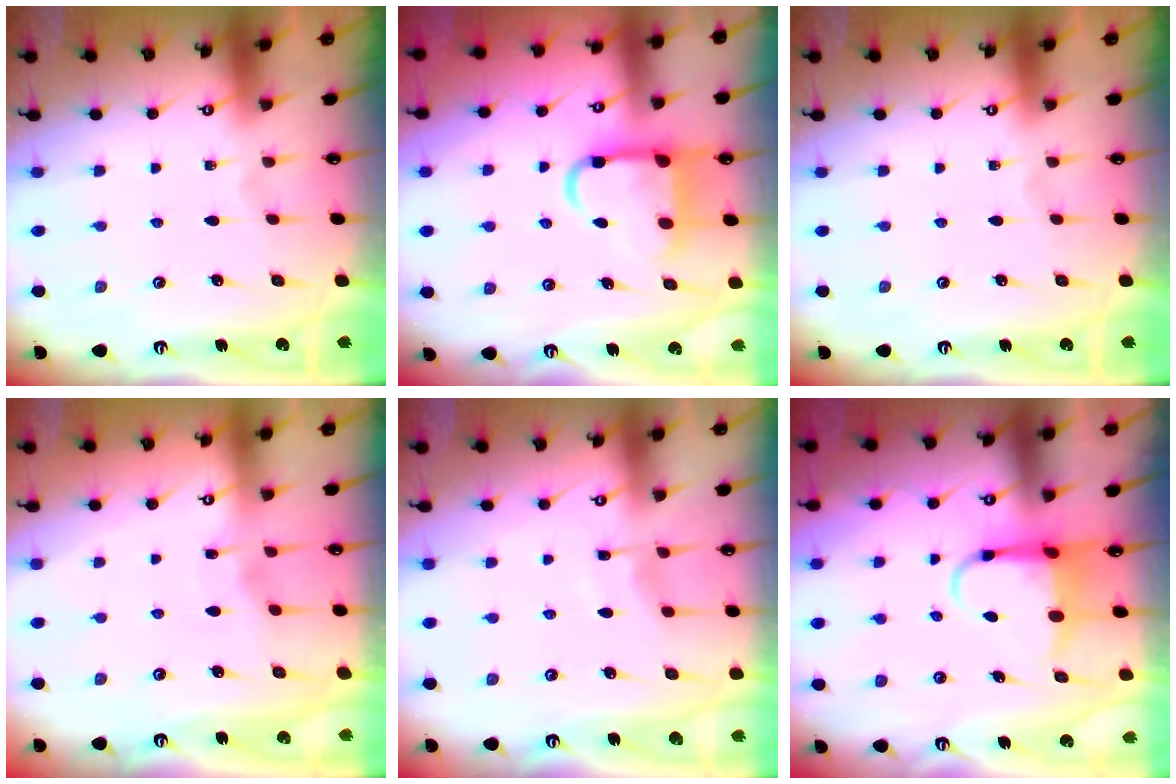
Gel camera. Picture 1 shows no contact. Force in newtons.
{"total": 11.6, "press": 11.5, "slide": 1.4}
{"total": 0.0}
{"total": 2.7, "press": 2.6, "slide": 0.3}
{"total": 4.5, "press": 4.5, "slide": 0.5}
{"total": 5.6, "press": 5.5, "slide": 1.0}